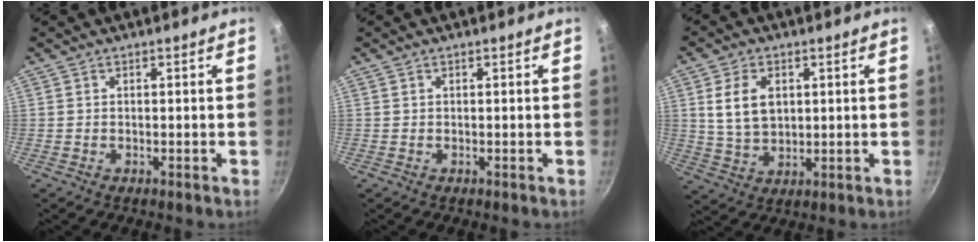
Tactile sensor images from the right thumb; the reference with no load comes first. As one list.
[{"total": 0.0}, {"total": 8.6, "force": [2.3, 5.7, 6.1], "torque": [-0.100, -0.009, 0.051]}]